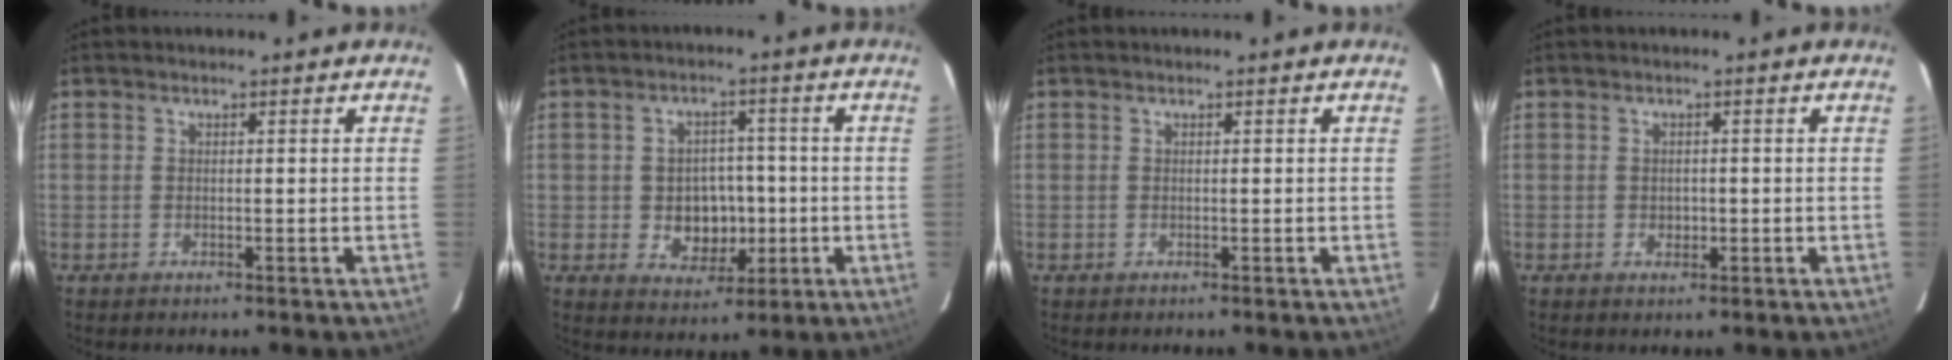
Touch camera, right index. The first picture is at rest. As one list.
[{"total": 7.5, "force": [-1.3, 6.2, 3.9], "torque": [-0.081, 0.009, -0.004]}, {"total": 0.0}, {"total": 1.6, "force": [-0.4, 1.4, 0.7], "torque": [-0.009, 0.002, -0.004]}]